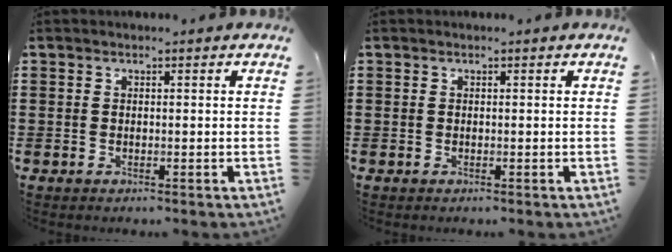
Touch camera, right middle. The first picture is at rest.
{"total": 0.0}